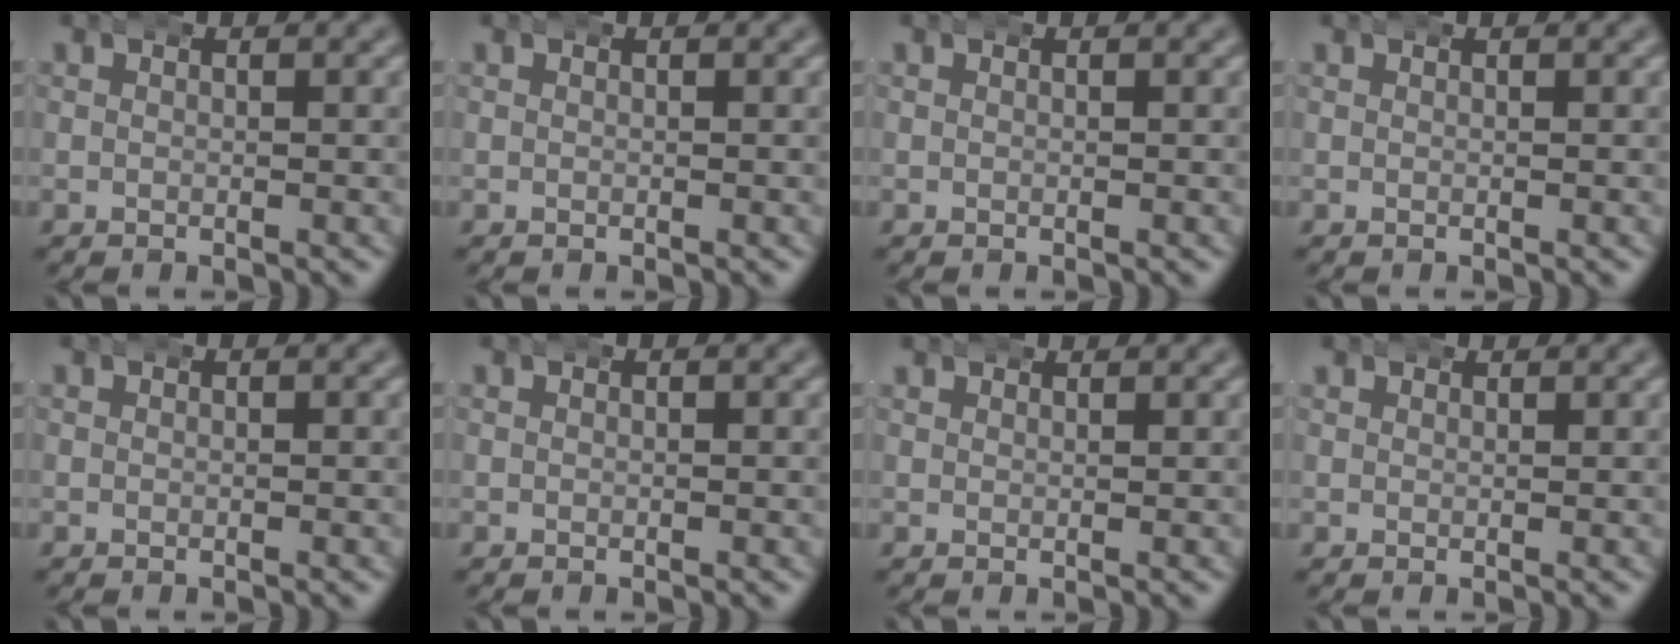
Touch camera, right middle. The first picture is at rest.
{"total": 0.0}
{"total": 0.0}
{"total": 0.0}
{"total": 0.0}
{"total": 0.0}
{"total": 1.5, "force": [1.5, 0.2, 0.1], "torque": [0.000, 0.002, 0.025]}
{"total": 1.2, "force": [1.2, 0.3, 0.0], "torque": [-0.005, 0.000, 0.022]}